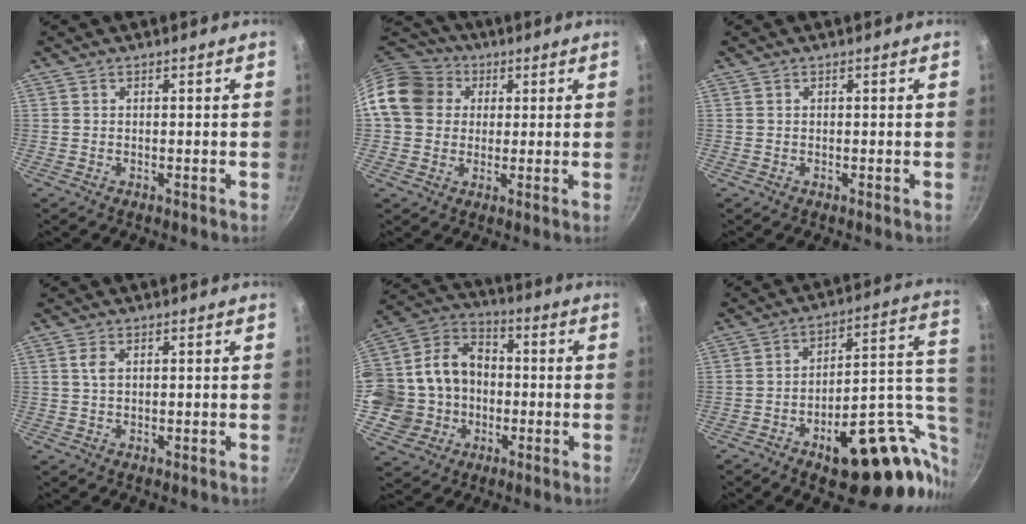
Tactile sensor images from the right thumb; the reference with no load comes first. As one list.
[{"total": 13.5, "force": [3.0, 11.4, 6.6], "torque": [-0.103, 0.026, 0.040]}, {"total": 0.0}, {"total": 2.2, "force": [0.6, 1.2, 1.7], "torque": [-0.033, 0.002, 0.012]}, {"total": 18.7, "force": [-1.9, 16.6, 8.4], "torque": [-0.148, 0.045, -0.028]}, {"total": 25.6, "force": [-7.8, 12.5, 21.0], "torque": [-0.220, 0.039, -0.098]}]